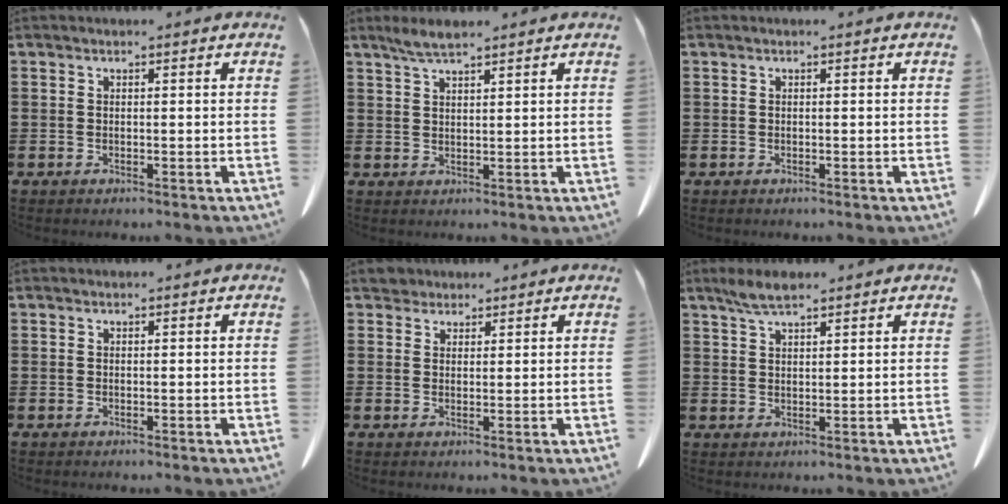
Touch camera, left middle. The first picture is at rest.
{"total": 2.9, "force": [2.2, 0.3, 1.9], "torque": [-0.040, 0.001, 0.040]}
{"total": 0.0}
{"total": 0.0}
{"total": 2.1, "force": [1.9, 0.9, 0.1], "torque": [0.001, 0.002, 0.038]}
{"total": 3.6, "force": [2.6, 0.8, 2.3], "torque": [-0.050, 0.004, 0.047]}